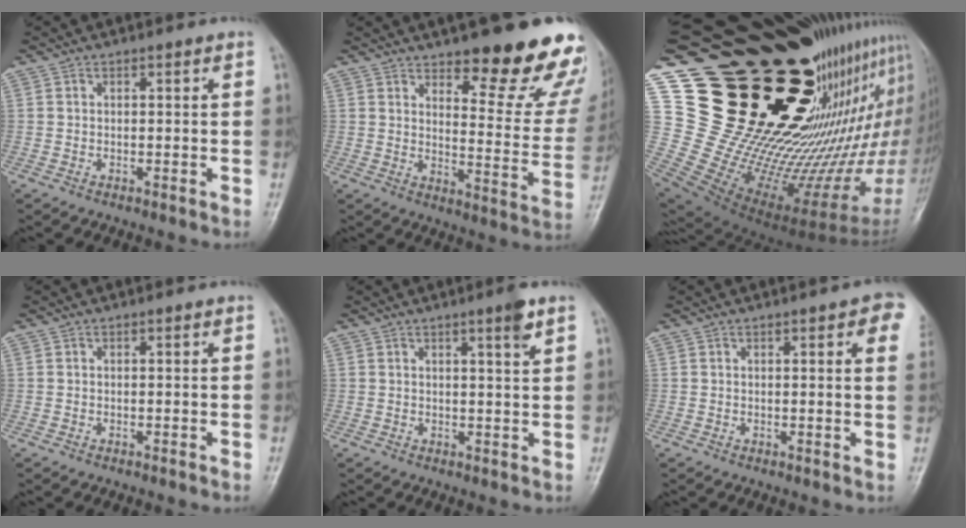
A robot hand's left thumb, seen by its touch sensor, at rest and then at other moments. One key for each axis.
{"total": 19.5, "fx": 14.0, "fy": 5.9, "fz": 12.1, "tx": -0.107, "ty": -0.101, "tz": 0.177}
{"total": 41.0, "fx": 26.8, "fy": 10.8, "fz": 29.2, "tx": -0.380, "ty": -0.152, "tz": 0.441}
{"total": 0.0}
{"total": 3.4, "fx": 2.1, "fy": 0.0, "fz": 2.7, "tx": -0.040, "ty": -0.013, "tz": 0.032}
{"total": 6.5, "fx": 2.9, "fy": 1.7, "fz": 5.6, "tx": -0.047, "ty": -0.001, "tz": 0.026}